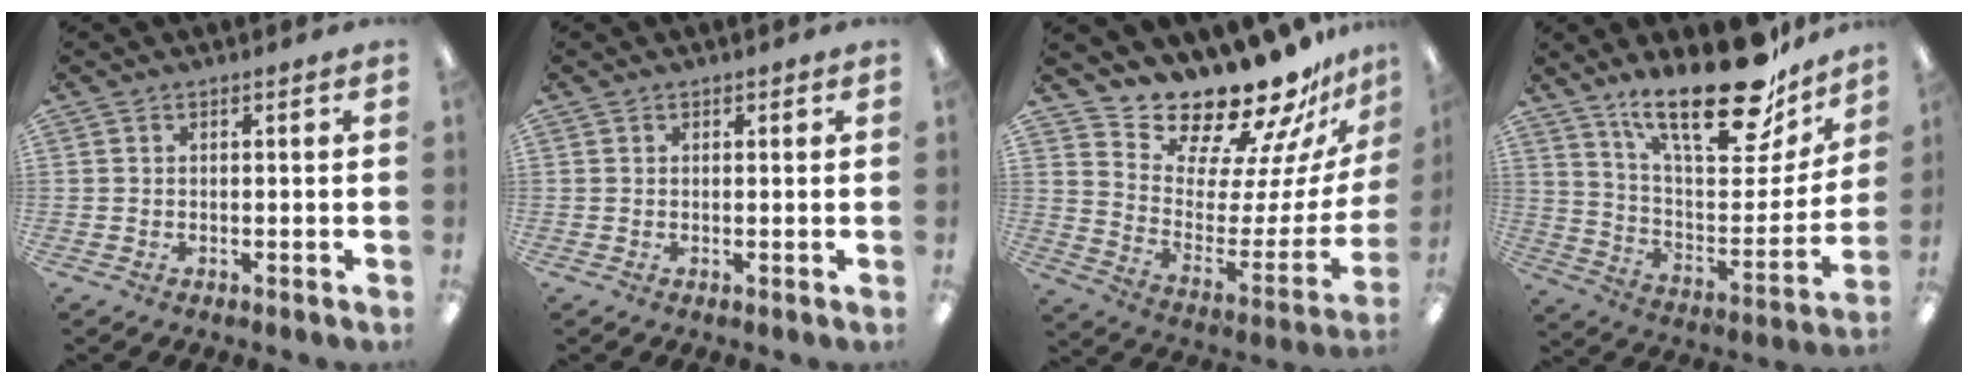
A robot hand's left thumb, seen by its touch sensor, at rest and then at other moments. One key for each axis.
{"total": 0.7, "fx": 0.5, "fy": 0.6, "fz": 0.1, "tx": -0.002, "ty": 0.003, "tz": 0.008}
{"total": 17.9, "fx": 17.0, "fy": 3.9, "fz": 3.9, "tx": -0.061, "ty": -0.171, "tz": 0.288}
{"total": 25.5, "fx": 18.7, "fy": 8.7, "fz": 15.0, "tx": -0.224, "ty": -0.125, "tz": 0.314}